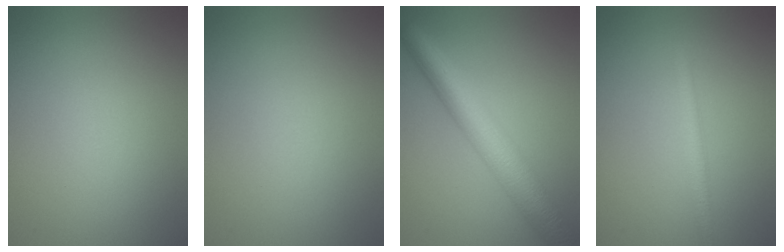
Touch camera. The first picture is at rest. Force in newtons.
{"total": 0.0}
{"total": 6.6, "press": 6.6, "slide": 0.0}
{"total": 1.9, "press": 1.9, "slide": 0.1}